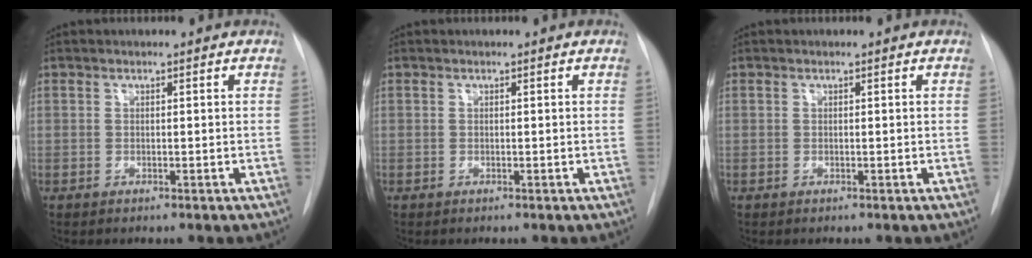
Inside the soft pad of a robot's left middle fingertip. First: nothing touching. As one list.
[{"total": 0.0}, {"total": 0.0}]